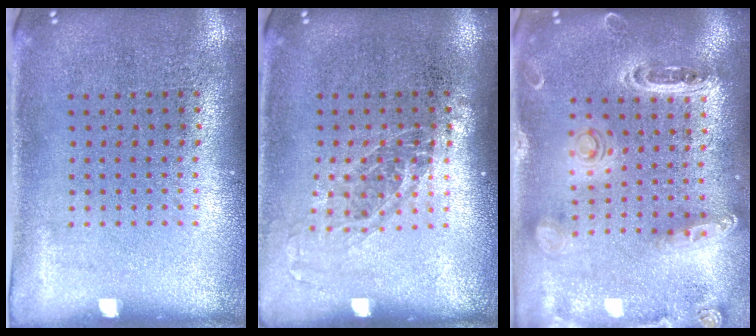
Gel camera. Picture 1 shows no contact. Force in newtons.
{"total": 1.1, "press": 1.0, "slide": 0.6}
{"total": 1.4, "press": 1.4, "slide": 0.1}